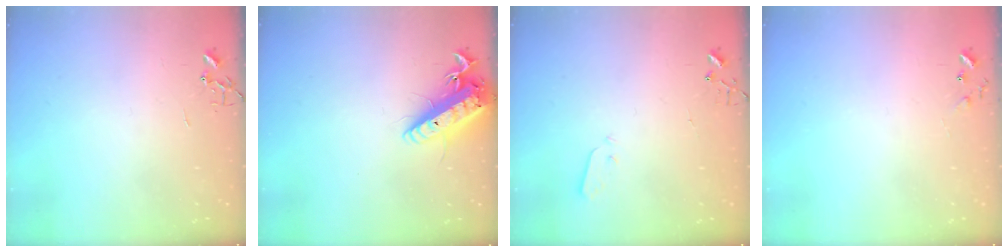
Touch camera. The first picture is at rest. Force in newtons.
{"total": 16.3, "press": 16.0, "slide": 3.0}
{"total": 2.0, "press": 2.0, "slide": 0.4}
{"total": 5.6, "press": 5.6, "slide": 0.6}